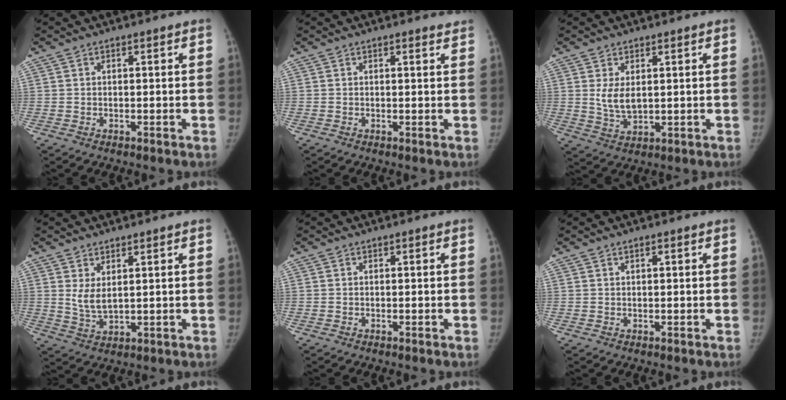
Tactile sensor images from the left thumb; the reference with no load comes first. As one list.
[{"total": 1.3, "force": [1.2, 0.2, 0.4], "torque": [-0.002, -0.006, 0.013]}, {"total": 4.8, "force": [1.1, 2.8, 3.7], "torque": [-0.063, -0.015, 0.029]}, {"total": 4.1, "force": [1.6, 1.9, 3.3], "torque": [-0.059, -0.020, 0.040]}, {"total": 0.0}, {"total": 0.7, "force": [0.4, 0.2, 0.6], "torque": [-0.010, 0.000, 0.007]}]